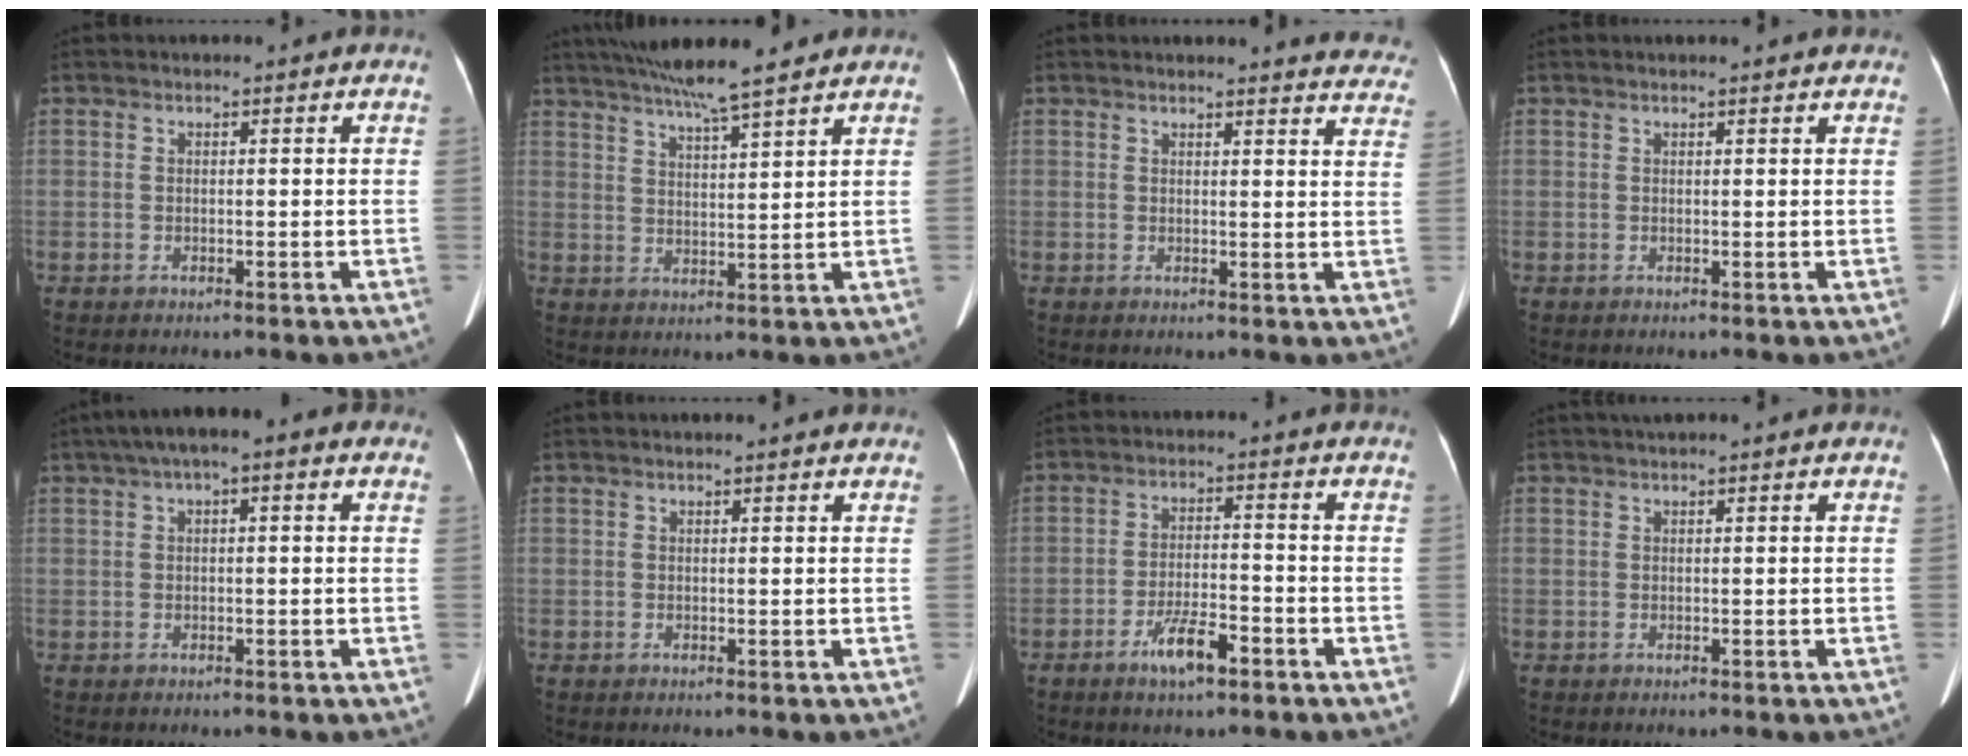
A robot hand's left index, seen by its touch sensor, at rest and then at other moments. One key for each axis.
{"total": 11.0, "fx": 9.3, "fy": 0.0, "fz": 6.0, "tx": -0.104, "ty": 0.019, "tz": 0.143}
{"total": 13.8, "fx": 13.3, "fy": 2.0, "fz": 3.1, "tx": -0.003, "ty": -0.054, "tz": 0.115}
{"total": 3.2, "fx": 2.9, "fy": 0.4, "fz": 1.3, "tx": -0.015, "ty": 0.016, "tz": 0.028}
{"total": 6.6, "fx": 3.3, "fy": 1.9, "fz": 5.5, "tx": -0.090, "ty": 0.040, "tz": 0.042}
{"total": 2.3, "fx": 2.1, "fy": 0.0, "fz": 0.9, "tx": -0.011, "ty": 0.013, "tz": 0.022}
{"total": 5.4, "fx": -3.4, "fy": 1.2, "fz": 4.1, "tx": -0.079, "ty": -0.002, "tz": -0.058}
{"total": 1.3, "fx": 1.0, "fy": -0.1, "fz": 0.9, "tx": -0.012, "ty": 0.019, "tz": 0.021}